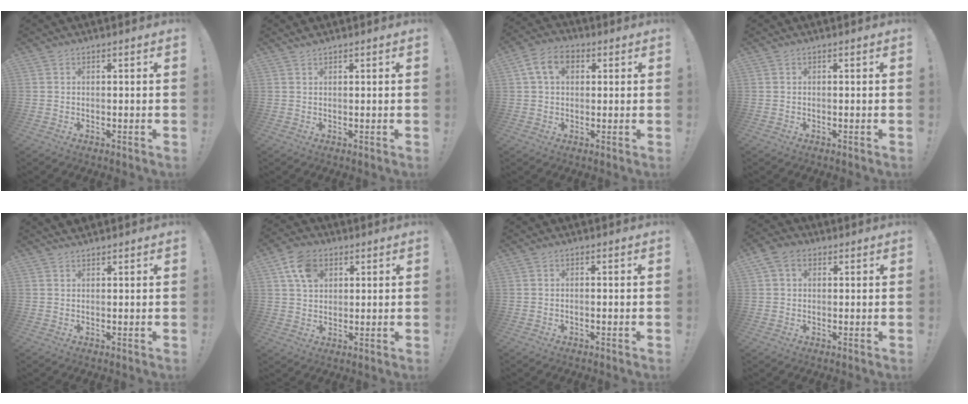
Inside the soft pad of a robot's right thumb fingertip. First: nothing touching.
{"total": 1.0, "force": [1.0, 0.1, 0.1], "torque": [0.001, 0.000, 0.018]}
{"total": 8.7, "force": [2.8, 5.9, 5.7], "torque": [-0.100, 0.008, 0.053]}
{"total": 0.0}
{"total": 1.6, "force": [1.5, 0.5, 0.0], "torque": [0.002, -0.004, 0.027]}
{"total": 9.7, "force": [4.3, 7.0, 5.2], "torque": [-0.083, -0.006, 0.085]}
{"total": 0.7, "force": [-0.6, -0.3, 0.4], "torque": [-0.012, 0.000, -0.009]}
{"total": 5.6, "force": [2.1, 4.2, 3.0], "torque": [-0.058, 0.005, 0.045]}